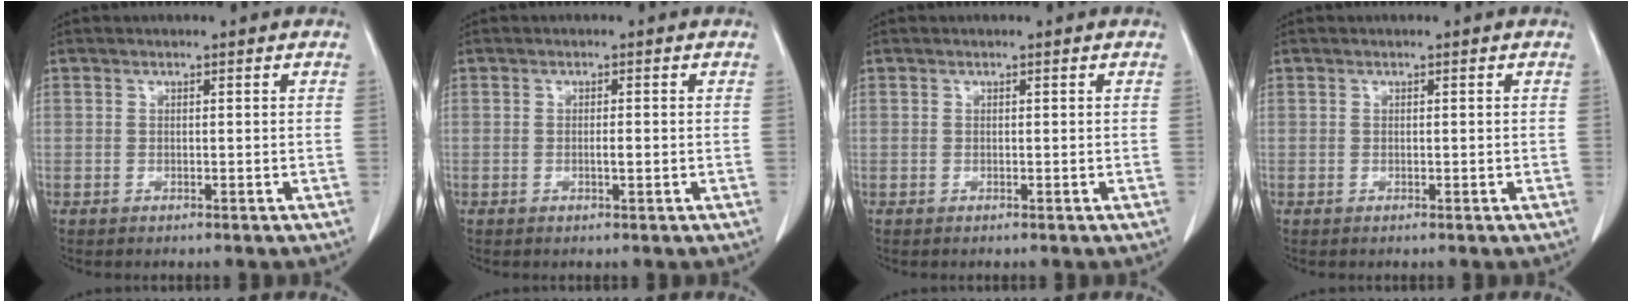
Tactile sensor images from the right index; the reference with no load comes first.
{"total": 1.2, "force": [-0.2, 0.2, 1.2], "torque": [-0.022, -0.001, -0.003]}
{"total": 0.0}
{"total": 0.0}